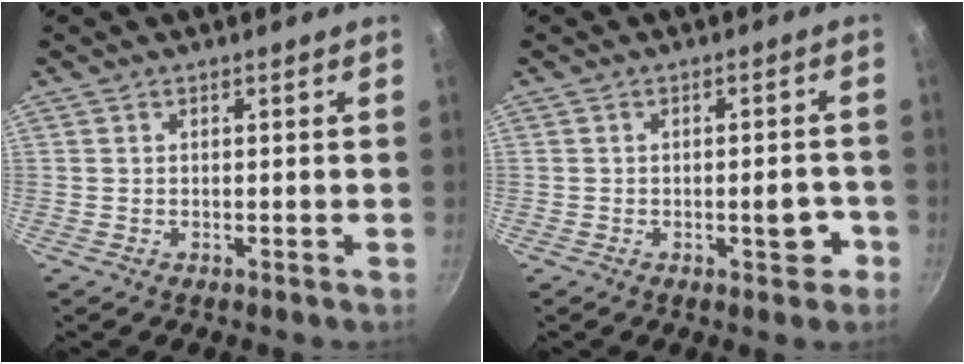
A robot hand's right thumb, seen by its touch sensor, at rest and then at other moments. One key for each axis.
{"total": 4.5, "fx": -1.8, "fy": 2.1, "fz": 3.6, "tx": -0.022, "ty": 0.022, "tz": -0.021}